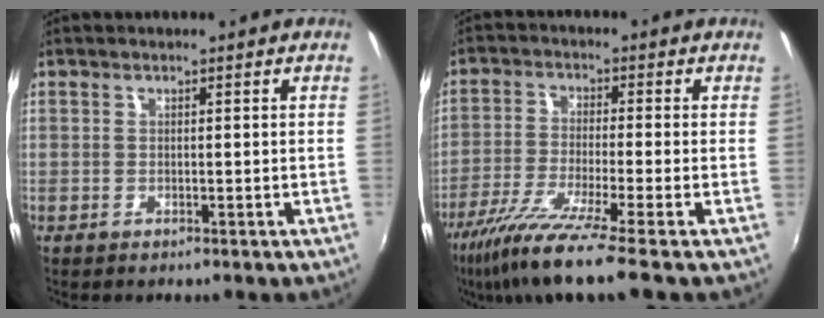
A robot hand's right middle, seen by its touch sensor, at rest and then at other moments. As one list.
[{"total": 11.5, "force": [-8.5, -0.9, 7.6], "torque": [-0.160, -0.041, -0.153]}]